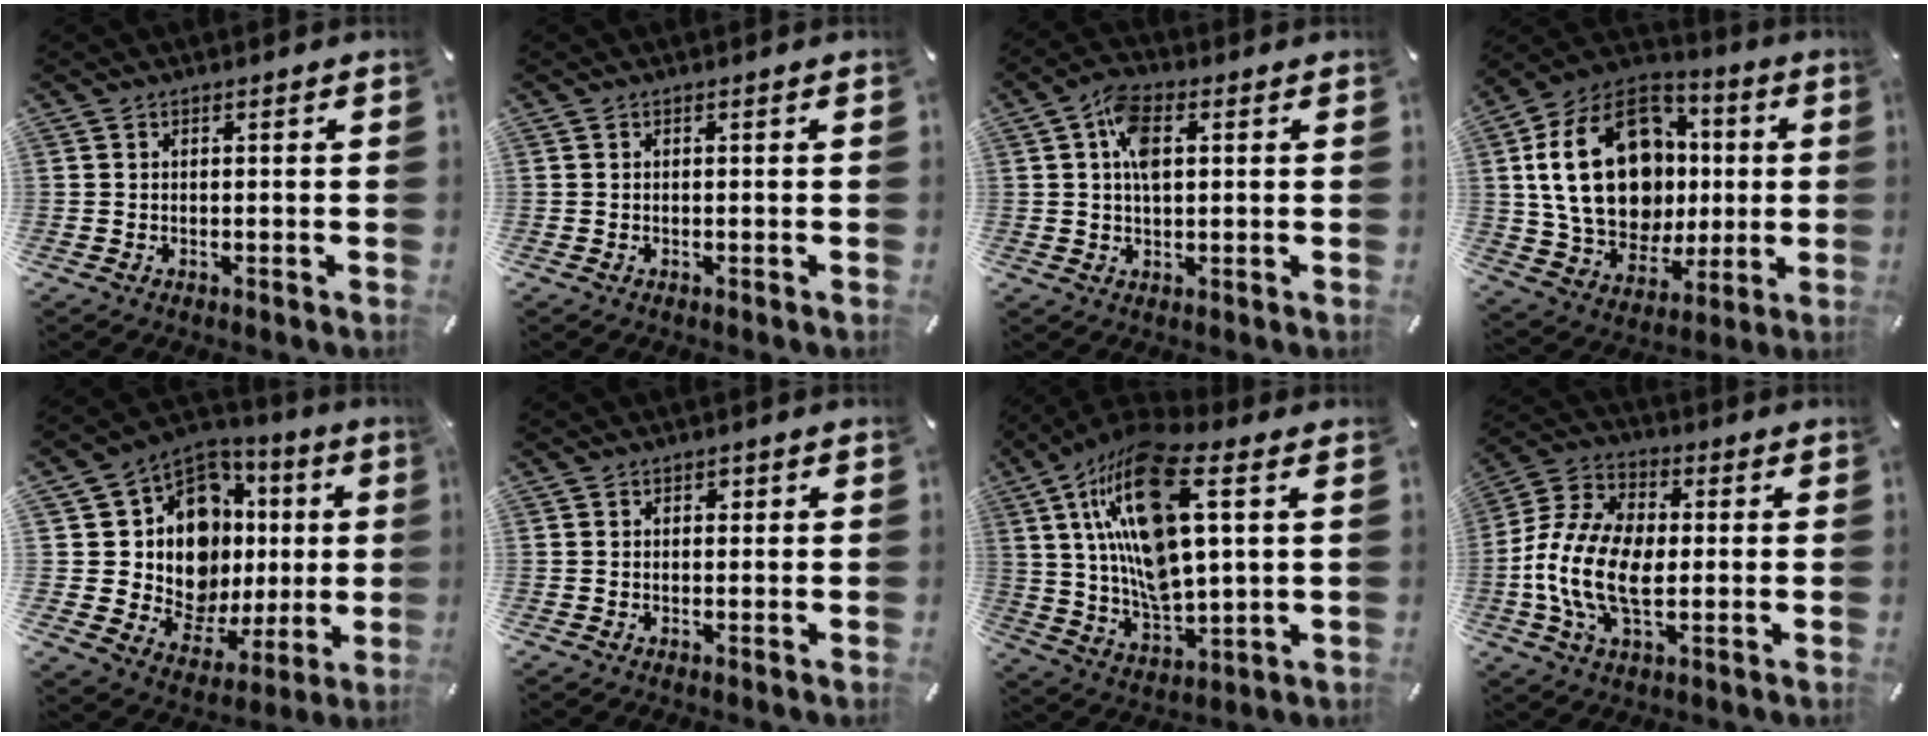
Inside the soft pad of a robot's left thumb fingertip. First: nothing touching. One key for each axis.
{"total": 0.0}
{"total": 7.5, "fx": 1.7, "fy": 4.4, "fz": 5.9, "tx": -0.111, "ty": 0.005, "tz": 0.026}
{"total": 27.0, "fx": 3.1, "fy": 20.0, "fz": 17.9, "tx": -0.342, "ty": 0.007, "tz": 0.063}
{"total": 15.4, "fx": 2.8, "fy": 12.8, "fz": 8.1, "tx": -0.170, "ty": -0.051, "tz": 0.065}
{"total": 1.1, "fx": 0.3, "fy": 1.0, "fz": 0.4, "tx": -0.002, "ty": 0.002, "tz": 0.001}
{"total": 20.1, "fx": 7.2, "fy": 8.2, "fz": 16.9, "tx": -0.351, "ty": -0.022, "tz": 0.115}
{"total": 14.8, "fx": -2.3, "fy": 8.9, "fz": 11.7, "tx": -0.260, "ty": 0.001, "tz": -0.042}